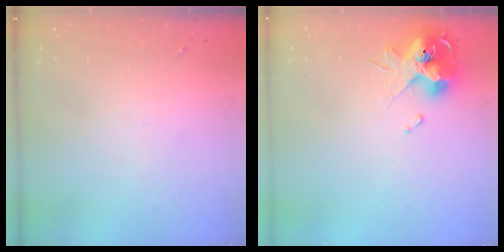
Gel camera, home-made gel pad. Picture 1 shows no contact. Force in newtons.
{"total": 13.9, "press": 13.8, "slide": 1.9}